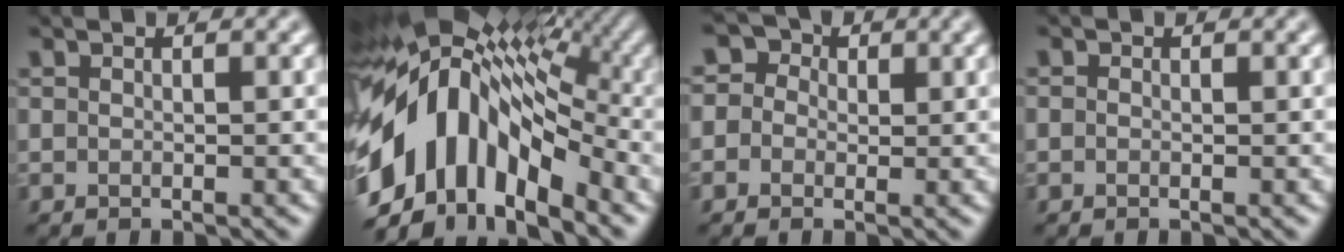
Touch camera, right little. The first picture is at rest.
{"total": 13.6, "force": [-3.7, 8.2, 10.2], "torque": [-0.176, 0.014, -0.075]}
{"total": 3.2, "force": [0.8, 2.8, 1.4], "torque": [-0.005, 0.016, -0.020]}
{"total": 0.0}